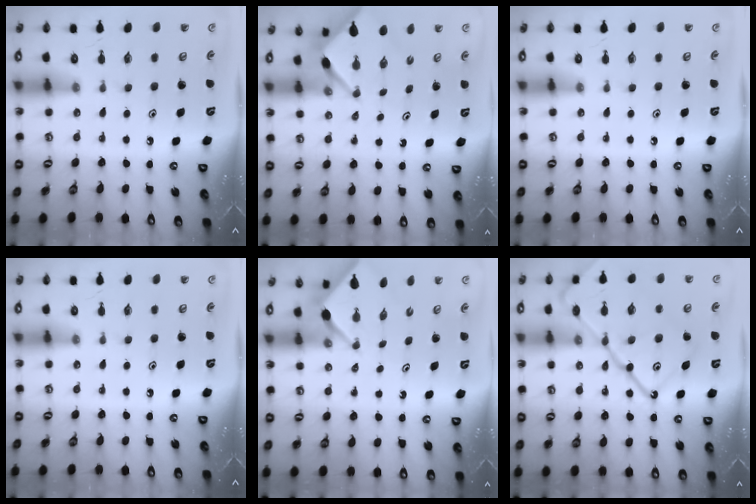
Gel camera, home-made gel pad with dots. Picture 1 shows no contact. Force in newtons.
{"total": 2.7, "press": 2.7, "slide": 0.3}
{"total": 0.0}
{"total": 0.0}
{"total": 2.5, "press": 2.5, "slide": 0.2}
{"total": 20.3, "press": 20.2, "slide": 1.8}